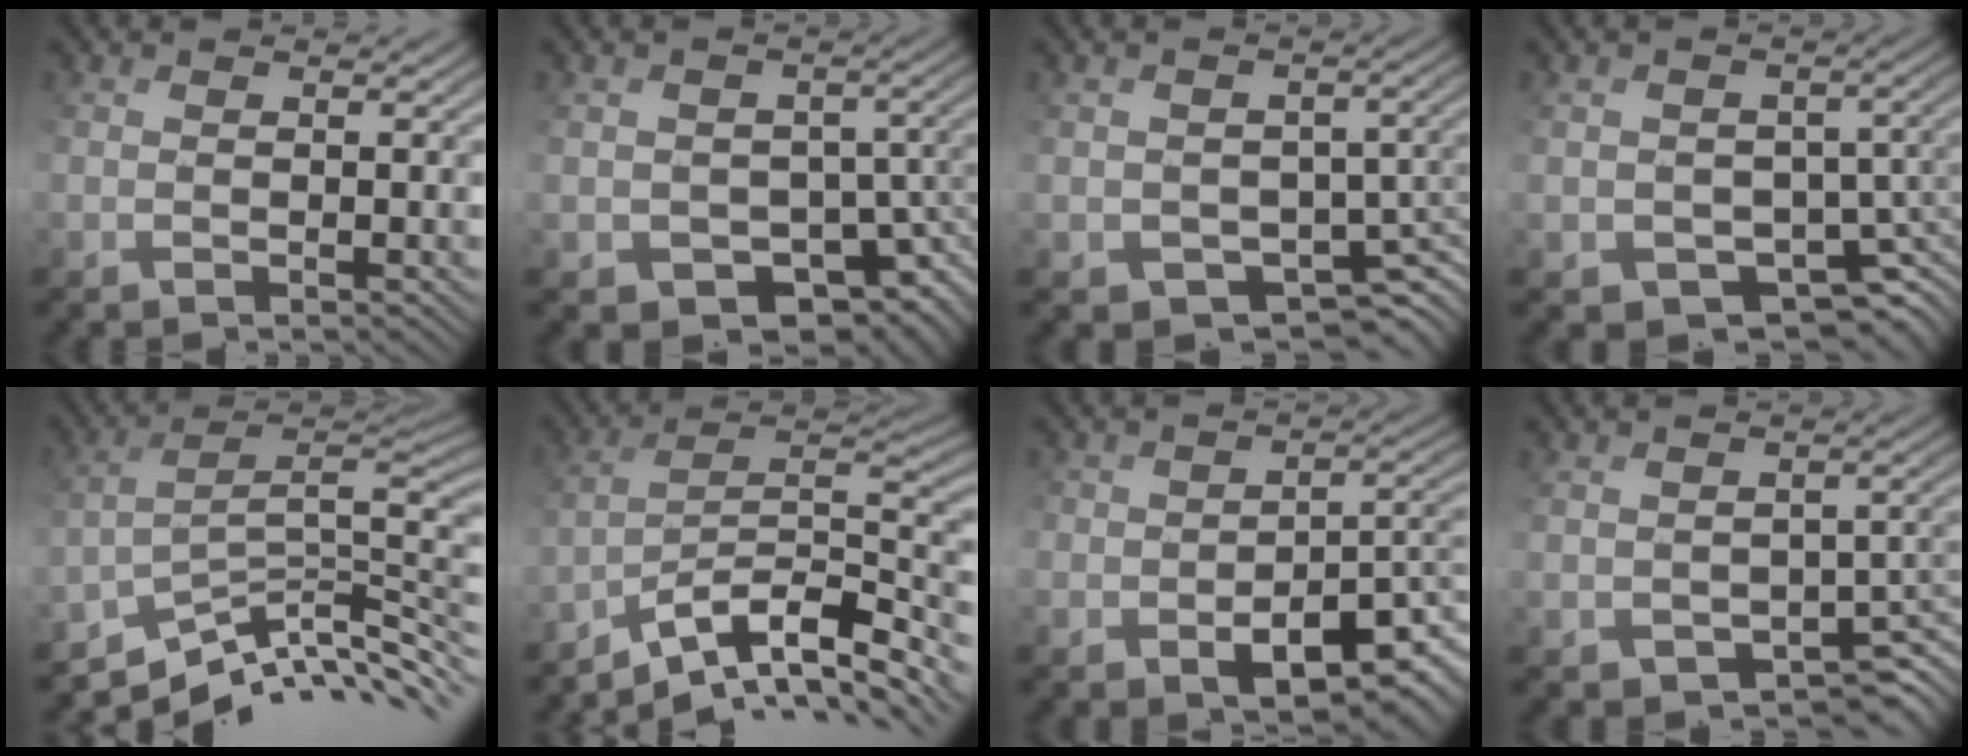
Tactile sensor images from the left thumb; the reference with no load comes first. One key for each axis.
{"total": 8.2, "fx": -3.5, "fy": 6.2, "fz": 4.1, "tx": -0.058, "ty": -0.020, "tz": -0.042}
{"total": 6.8, "fx": -2.5, "fy": 5.2, "fz": 3.5, "tx": -0.057, "ty": -0.030, "tz": -0.032}
{"total": 8.3, "fx": -3.1, "fy": 6.4, "fz": 4.2, "tx": -0.061, "ty": -0.022, "tz": -0.037}
{"total": 10.2, "fx": -6.6, "fy": 2.6, "fz": 7.3, "tx": -0.113, "ty": 0.005, "tz": -0.112}
{"total": 11.7, "fx": -8.6, "fy": 2.9, "fz": 7.4, "tx": -0.130, "ty": 0.007, "tz": -0.147}
{"total": 9.6, "fx": -5.0, "fy": 5.9, "fz": 5.7, "tx": -0.083, "ty": -0.029, "tz": -0.073}
{"total": 6.3, "fx": -3.3, "fy": 4.4, "fz": 3.1, "tx": -0.037, "ty": -0.020, "tz": -0.039}